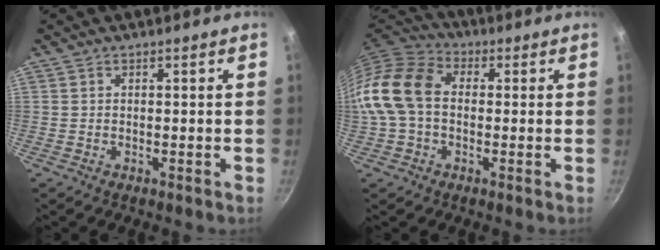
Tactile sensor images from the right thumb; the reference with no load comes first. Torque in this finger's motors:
{"motor_torque": [-0.77, 1.23, 0.73, -0.68, 0.36]}